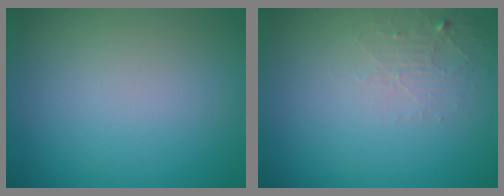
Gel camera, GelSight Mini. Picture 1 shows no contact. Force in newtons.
{"total": 1.7, "press": 1.7, "slide": 0.3}